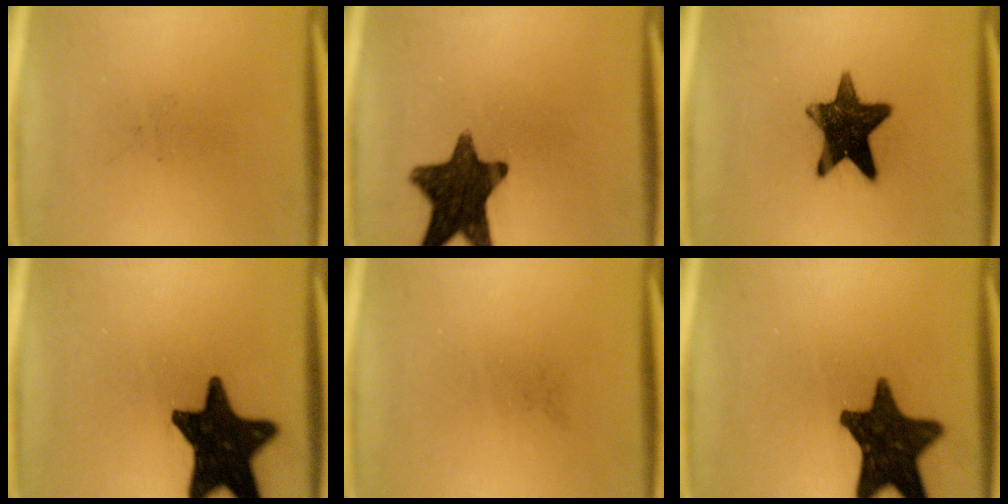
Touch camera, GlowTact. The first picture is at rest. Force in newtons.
{"total": 14.3}
{"total": 14.1}
{"total": 18.6}
{"total": 0.0}
{"total": 15.6}